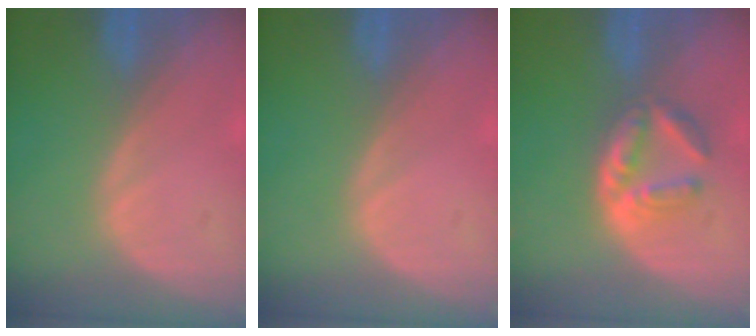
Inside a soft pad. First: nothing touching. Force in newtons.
{"total": 0.0}
{"total": 5.2, "press": 5.0, "slide": 1.5}